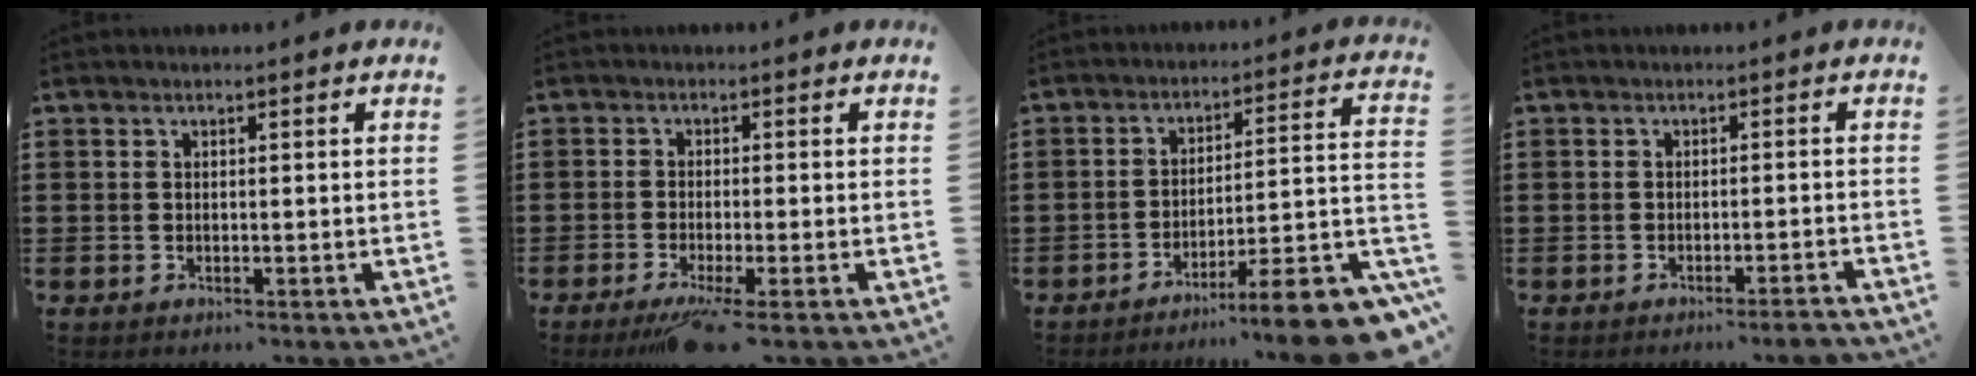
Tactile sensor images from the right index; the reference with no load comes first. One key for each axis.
{"total": 3.8, "fx": -2.4, "fy": -0.1, "fz": 3.0, "tx": -0.056, "ty": -0.013, "tz": -0.040}
{"total": 9.4, "fx": -7.2, "fy": 0.4, "fz": 6.1, "tx": -0.078, "ty": 0.001, "tz": -0.137}
{"total": 1.9, "fx": -1.6, "fy": -0.2, "fz": 1.0, "tx": -0.018, "ty": -0.001, "tz": -0.031}